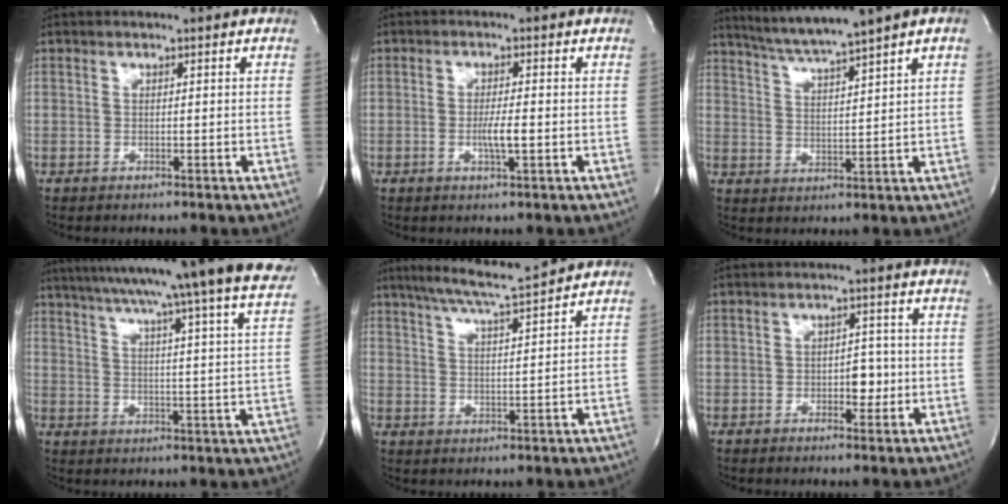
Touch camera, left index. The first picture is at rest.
{"total": 3.2, "force": [-0.8, 0.1, 3.1], "torque": [-0.061, -0.005, -0.013]}
{"total": 8.7, "force": [7.0, -1.3, 5.1], "torque": [-0.085, 0.014, 0.120]}
{"total": 29.3, "force": [25.5, -1.2, 14.5], "torque": [-0.232, -0.048, 0.325]}
{"total": 8.7, "force": [7.6, -1.0, 4.2], "torque": [-0.074, 0.000, 0.125]}
{"total": 3.7, "force": [-0.8, 2.1, 2.9], "torque": [-0.033, 0.005, -0.008]}